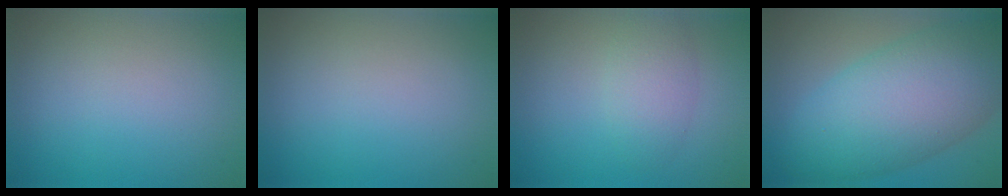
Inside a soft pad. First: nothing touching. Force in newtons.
{"total": 0.0}
{"total": 2.8, "press": 2.8, "slide": 0.2}
{"total": 11.1, "press": 11.0, "slide": 0.3}